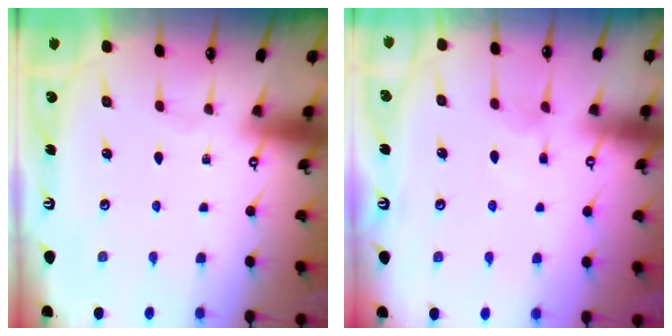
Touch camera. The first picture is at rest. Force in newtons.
{"total": 5.0, "press": 5.0, "slide": 0.5}